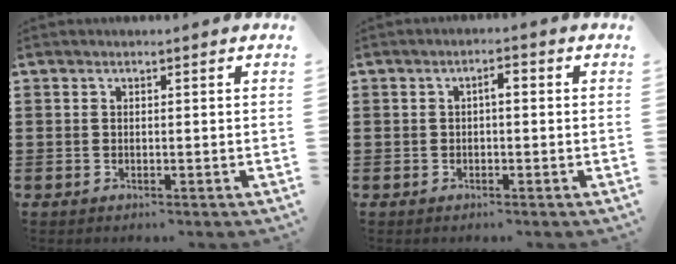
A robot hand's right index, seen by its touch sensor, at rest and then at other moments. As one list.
[{"total": 1.7, "force": [-0.2, 0.6, 1.6], "torque": [-0.031, 0.004, -0.005]}]